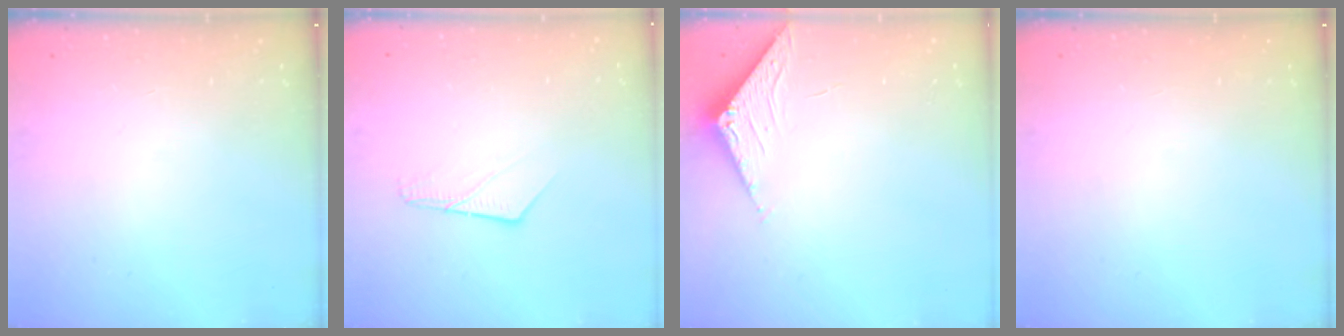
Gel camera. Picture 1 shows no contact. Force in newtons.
{"total": 5.7, "press": 5.7, "slide": 0.5}
{"total": 6.9, "press": 6.9, "slide": 0.5}
{"total": 0.0}